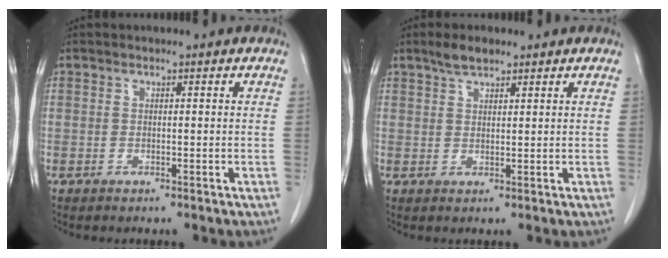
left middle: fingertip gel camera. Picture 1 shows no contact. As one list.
[{"total": 3.0, "force": [2.4, 0.9, 1.6], "torque": [-0.036, 0.005, 0.045]}]